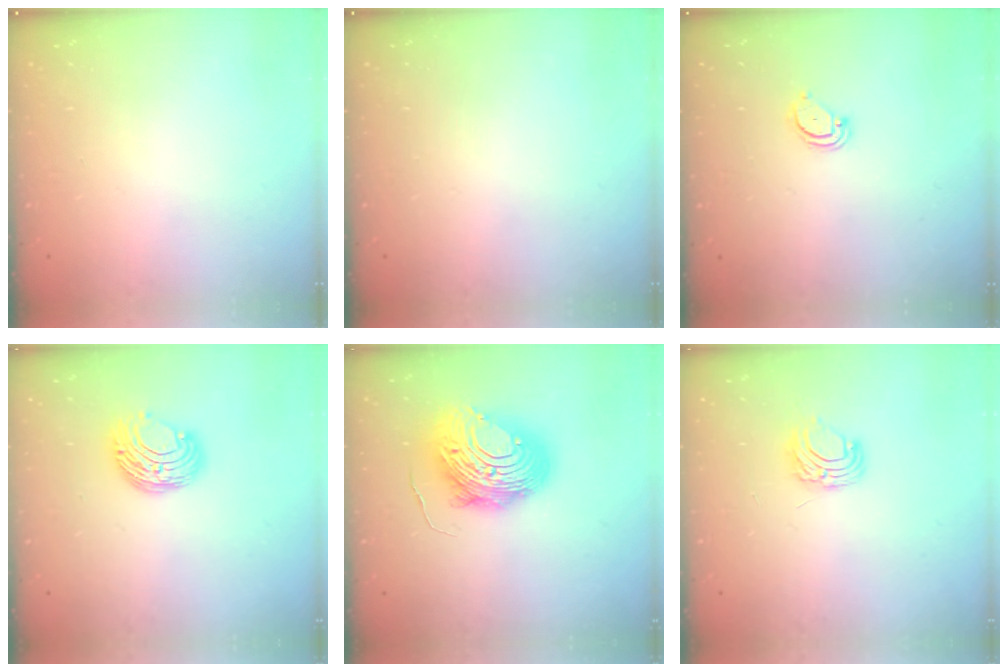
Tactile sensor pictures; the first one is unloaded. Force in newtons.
{"total": 0.0}
{"total": 2.6, "press": 2.6, "slide": 0.2}
{"total": 9.5, "press": 9.5, "slide": 0.6}
{"total": 14.9, "press": 14.8, "slide": 1.3}
{"total": 6.6, "press": 6.6, "slide": 0.5}